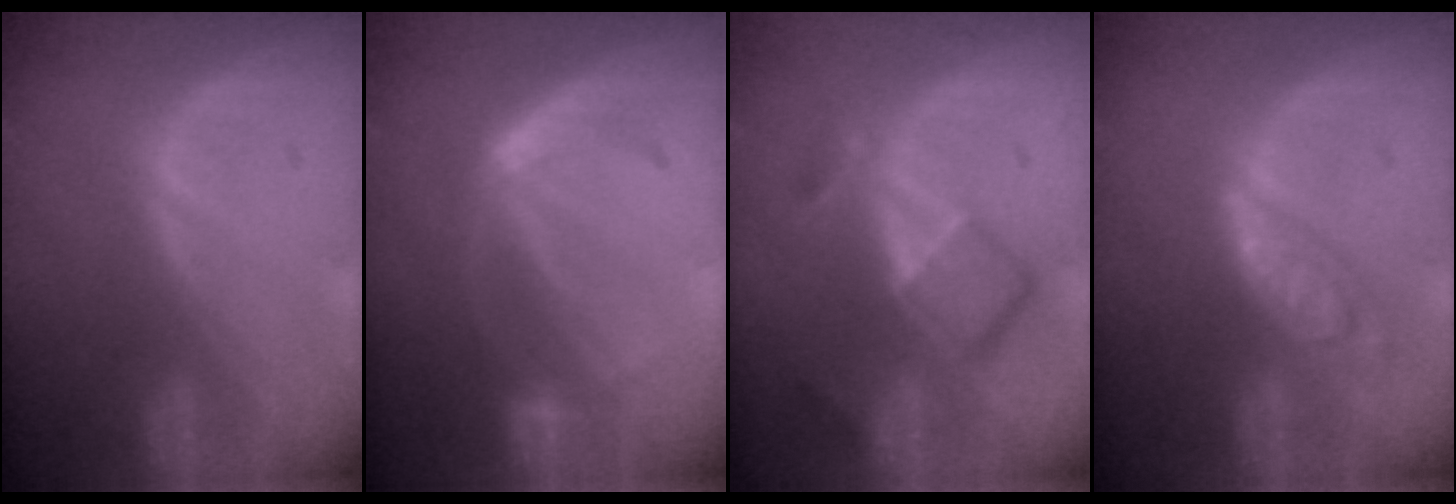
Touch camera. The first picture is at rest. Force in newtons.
{"total": 5.1, "press": 5.0, "slide": 0.7}
{"total": 7.2, "press": 6.2, "slide": 3.6}
{"total": 6.1, "press": 5.3, "slide": 2.9}